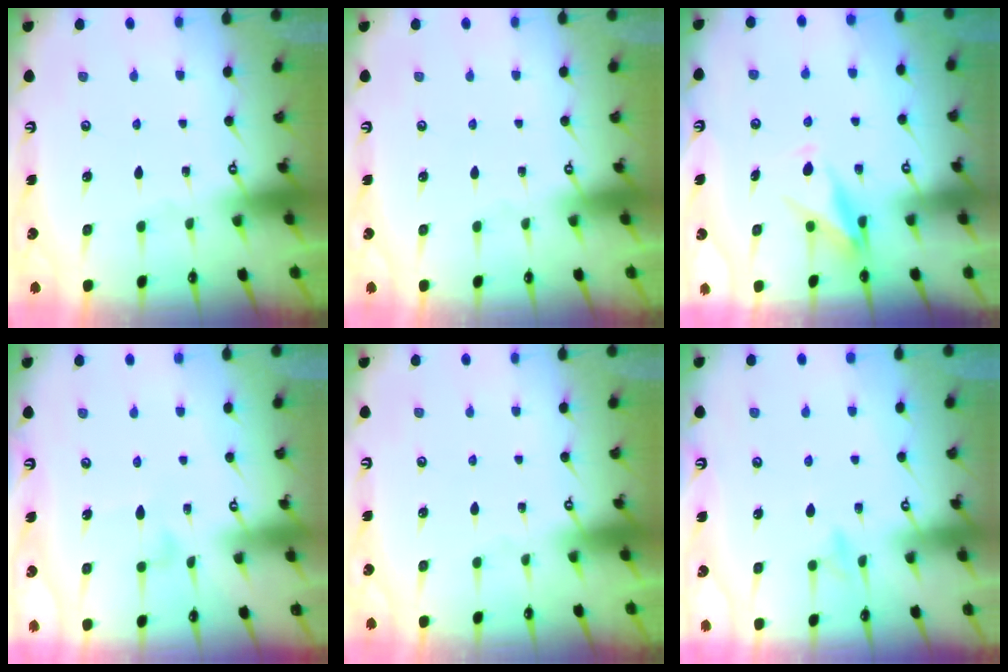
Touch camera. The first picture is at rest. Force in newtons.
{"total": 0.0}
{"total": 9.7, "press": 9.7, "slide": 0.7}
{"total": 5.6, "press": 5.6, "slide": 0.2}
{"total": 0.0}
{"total": 8.3, "press": 8.2, "slide": 0.9}